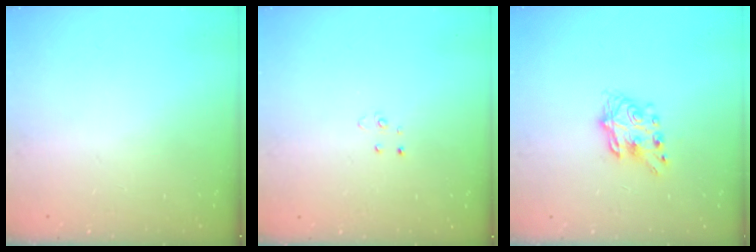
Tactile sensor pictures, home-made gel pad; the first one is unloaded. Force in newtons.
{"total": 2.6, "press": 2.6, "slide": 0.2}
{"total": 7.2, "press": 7.2, "slide": 0.4}